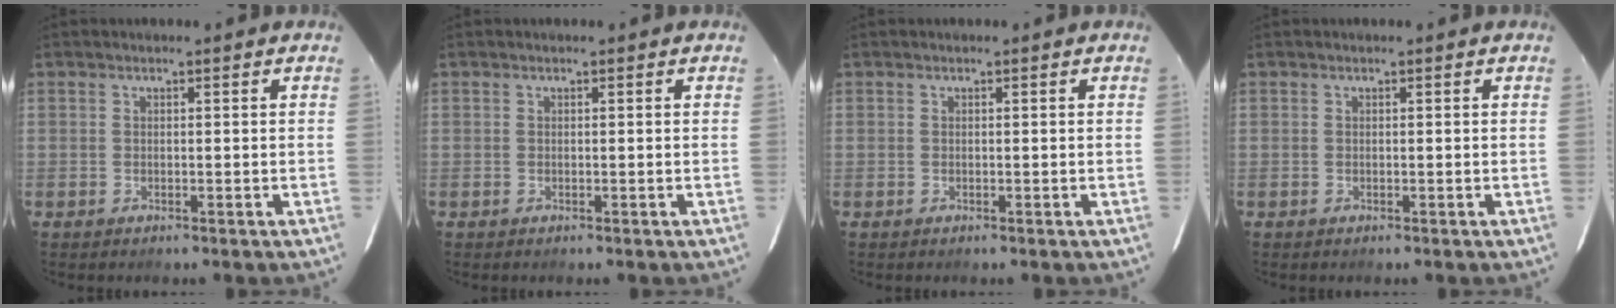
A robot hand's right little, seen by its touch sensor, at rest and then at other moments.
{"total": 0.0}
{"total": 0.0}
{"total": 0.0}